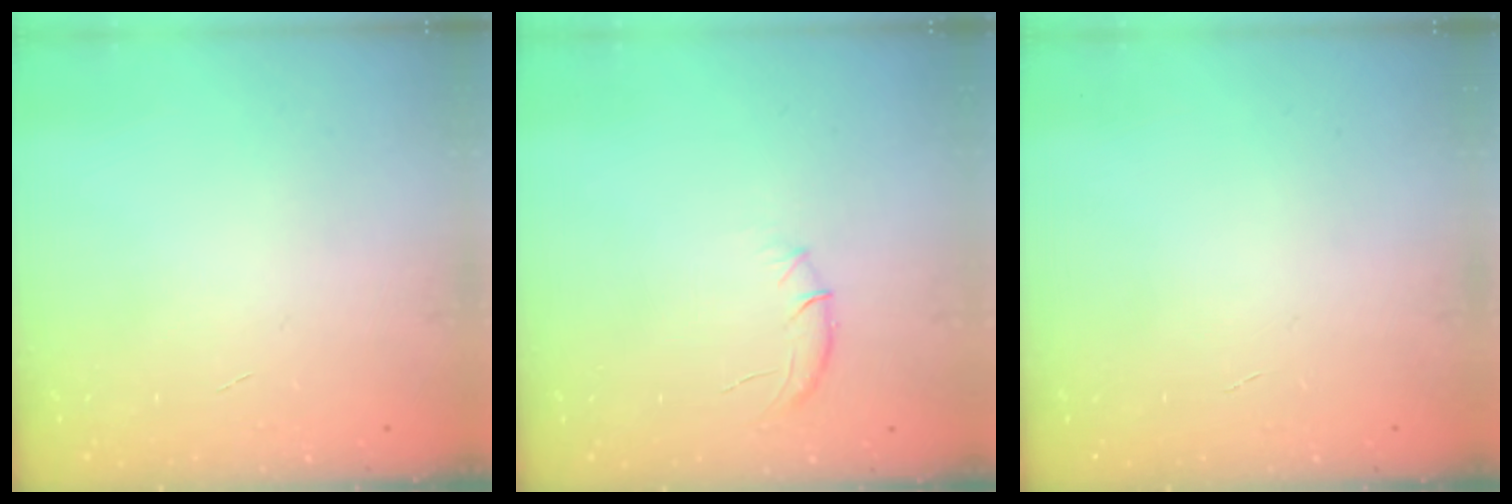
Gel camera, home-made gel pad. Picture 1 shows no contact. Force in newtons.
{"total": 6.4, "press": 6.2, "slide": 1.7}
{"total": 0.0}